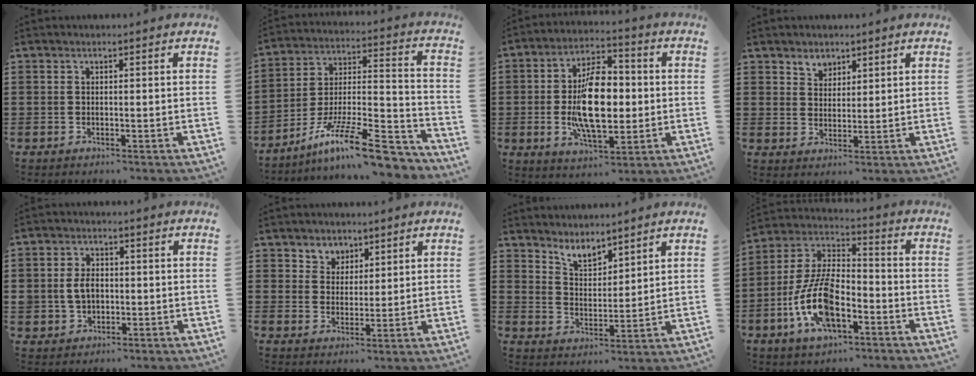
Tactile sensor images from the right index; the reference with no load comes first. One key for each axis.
{"total": 14.9, "fx": -11.2, "fy": 2.3, "fz": 9.5, "tx": -0.146, "ty": 0.032, "tz": -0.200}
{"total": 12.8, "fx": -0.6, "fy": 6.2, "fz": 11.2, "tx": -0.206, "ty": -0.004, "tz": -0.016}
{"total": 2.9, "fx": 2.4, "fy": 1.6, "fz": 0.0, "tx": -0.010, "ty": 0.007, "tz": 0.046}
{"total": 4.0, "fx": -0.2, "fy": 3.2, "fz": 2.4, "tx": -0.061, "ty": 0.007, "tz": -0.009}
{"total": 3.6, "fx": 2.7, "fy": 2.3, "fz": -0.5, "tx": -0.009, "ty": 0.003, "tz": 0.051}
{"total": 4.6, "fx": 4.4, "fy": 1.0, "fz": 1.0, "tx": -0.032, "ty": -0.012, "tz": 0.082}
{"total": 12.1, "fx": -4.9, "fy": 5.8, "fz": 9.4, "tx": -0.223, "ty": 0.001, "tz": -0.098}